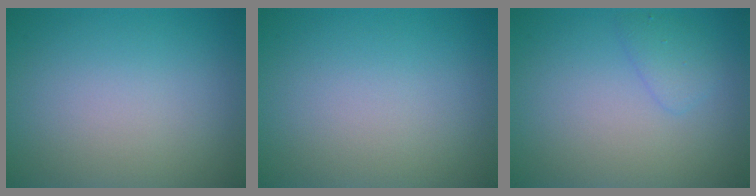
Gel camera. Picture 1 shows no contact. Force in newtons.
{"total": 0.0}
{"total": 1.4, "press": 1.4, "slide": 0.1}